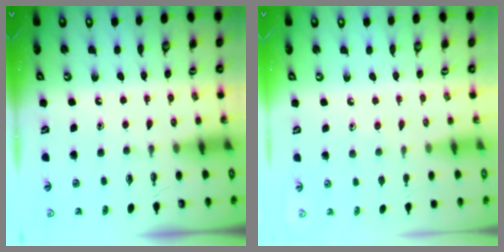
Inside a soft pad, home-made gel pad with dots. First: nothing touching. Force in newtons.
{"total": 5.2, "press": 5.2, "slide": 0.3}